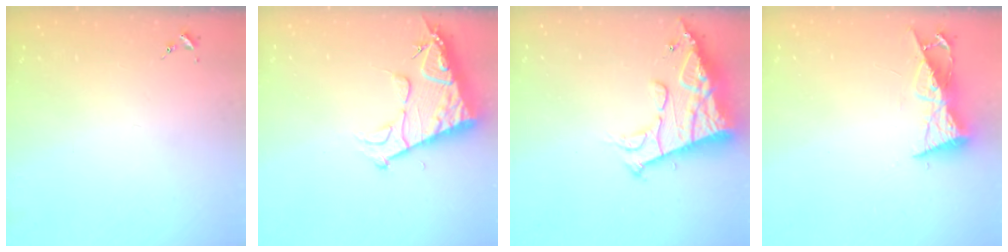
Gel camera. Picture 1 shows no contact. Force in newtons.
{"total": 13.0, "press": 12.9, "slide": 1.3}
{"total": 16.0, "press": 15.9, "slide": 1.8}
{"total": 8.9, "press": 8.9, "slide": 0.5}